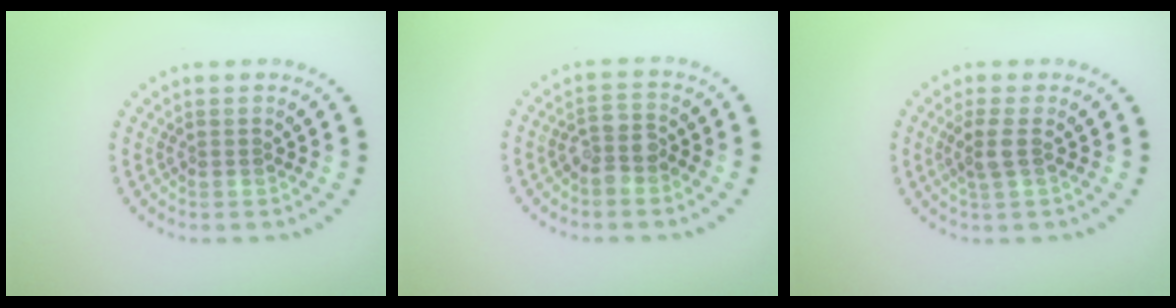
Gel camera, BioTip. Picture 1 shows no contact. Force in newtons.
{"total": 2.4, "press": 2.1, "slide": 1.2}
{"total": 1.9, "press": 1.7, "slide": 0.9}